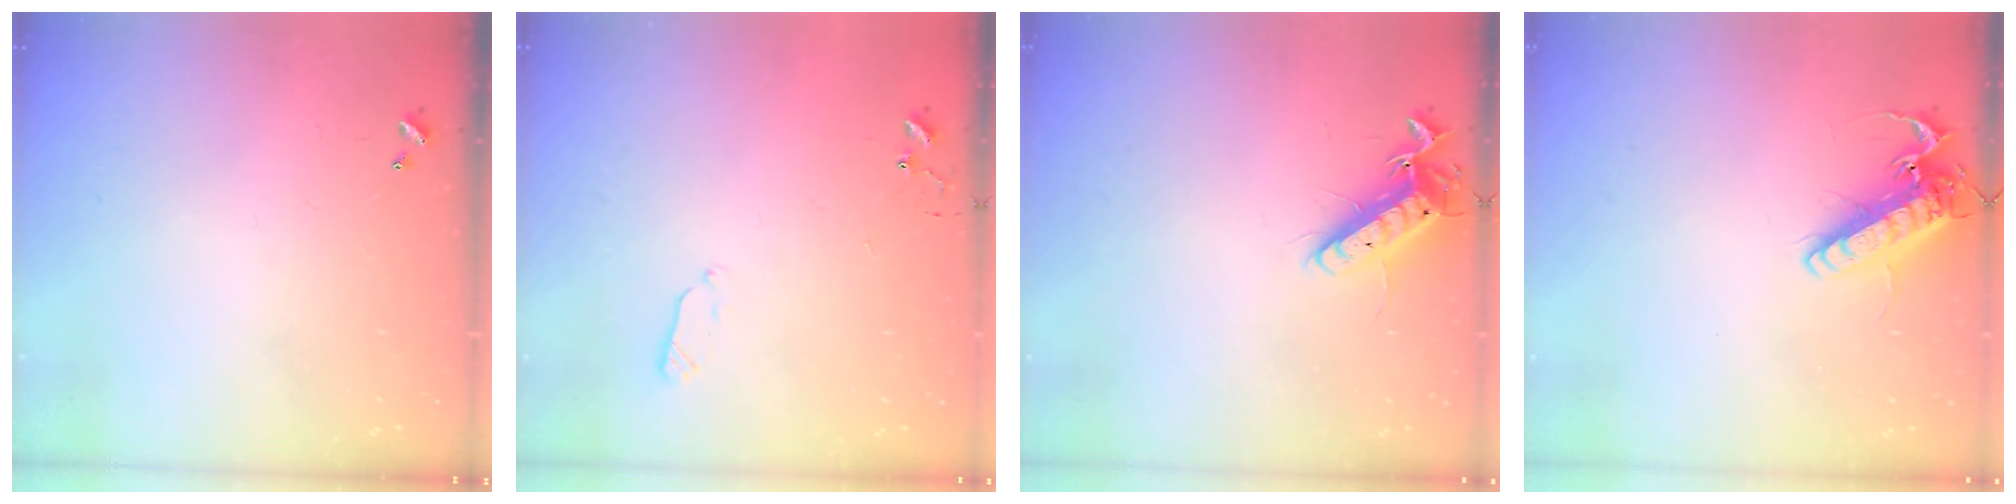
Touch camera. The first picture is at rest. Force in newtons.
{"total": 4.7, "press": 4.6, "slide": 0.9}
{"total": 12.2, "press": 12.1, "slide": 1.4}
{"total": 15.7, "press": 15.5, "slide": 2.4}